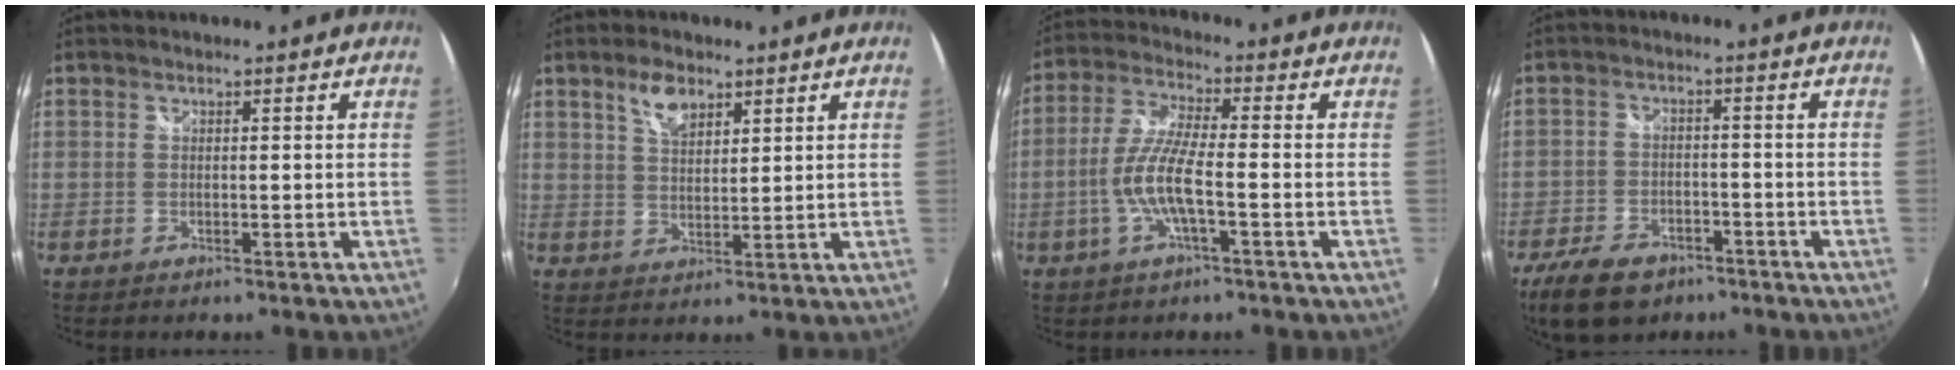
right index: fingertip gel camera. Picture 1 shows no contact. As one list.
[{"total": 5.5, "force": [3.4, 2.7, 3.3], "torque": [-0.055, 0.008, 0.063]}, {"total": 8.5, "force": [-2.6, 1.1, 8.0], "torque": [-0.172, 0.000, -0.050]}, {"total": 12.0, "force": [-8.2, 6.6, 5.8], "torque": [-0.154, -0.013, -0.136]}]